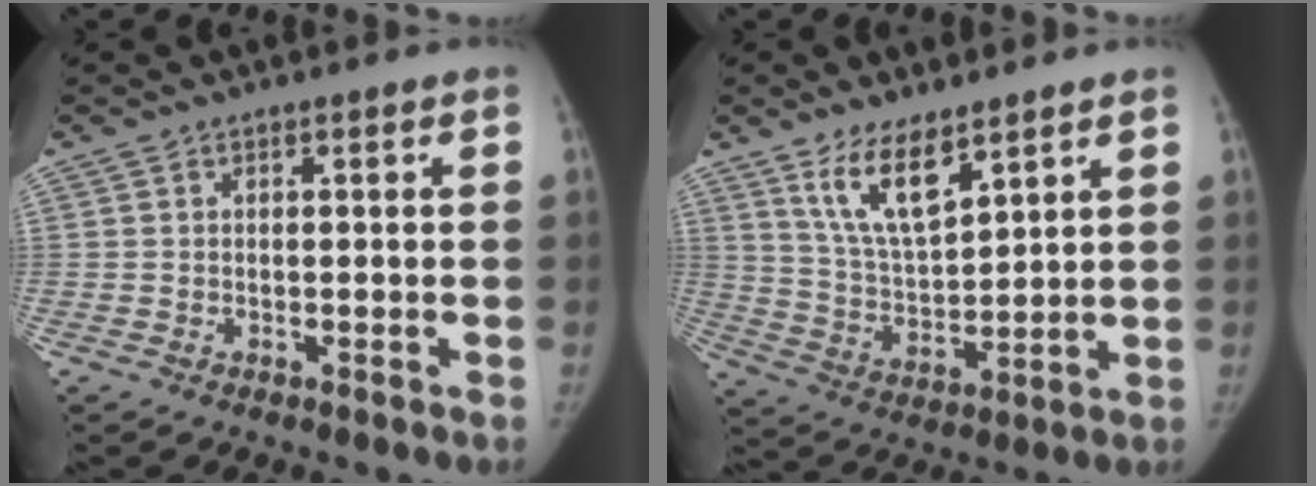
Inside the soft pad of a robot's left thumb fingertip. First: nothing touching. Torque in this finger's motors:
{"motor_torque": [0.20, -0.45, 1.63, -1.03, 0.37]}